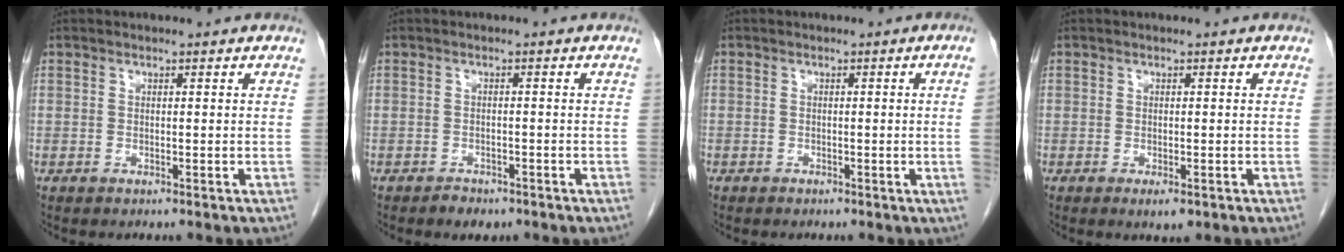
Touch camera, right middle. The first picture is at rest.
{"total": 2.3, "force": [-1.7, 1.2, 0.8], "torque": [-0.016, 0.000, -0.020]}
{"total": 1.8, "force": [-0.3, -0.6, 1.7], "torque": [-0.017, 0.000, -0.006]}
{"total": 1.8, "force": [-0.9, 0.7, 1.4], "torque": [-0.019, -0.002, -0.009]}